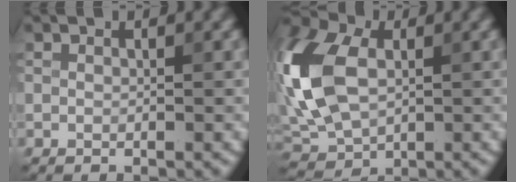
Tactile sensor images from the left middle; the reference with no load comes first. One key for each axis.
{"total": 10.6, "fx": 0.8, "fy": 7.1, "fz": 7.8, "tx": -0.201, "ty": 0.012, "tz": 0.004}